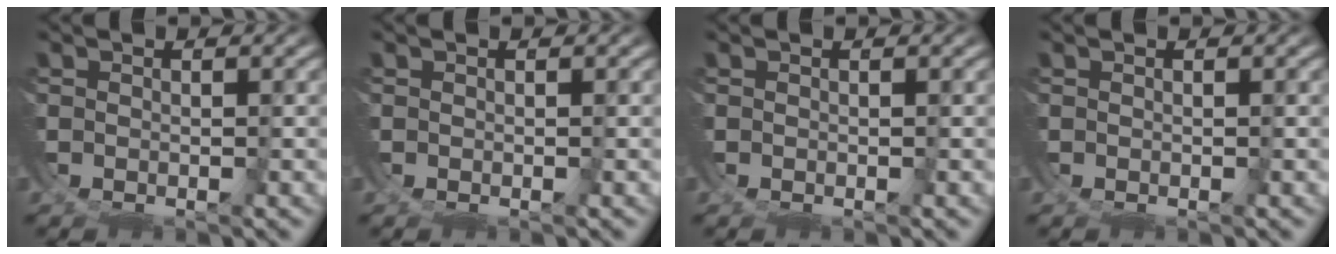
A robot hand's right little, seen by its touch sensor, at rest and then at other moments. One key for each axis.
{"total": 0.0}
{"total": 0.0}
{"total": 0.0}